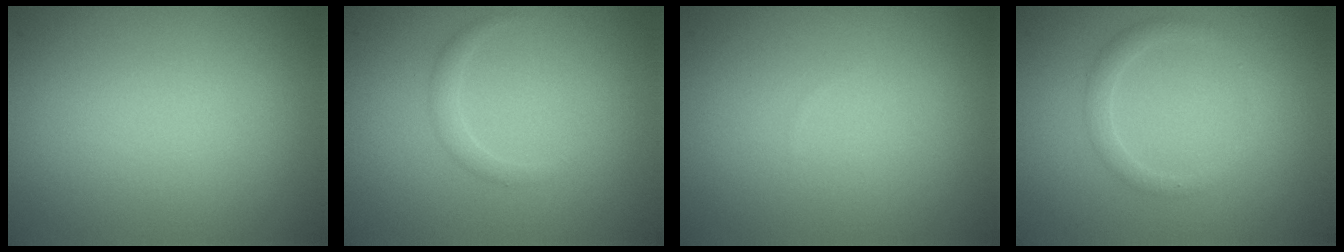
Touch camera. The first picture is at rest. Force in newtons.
{"total": 1.1, "press": 1.1, "slide": 0.1}
{"total": 0.0}
{"total": 1.5, "press": 1.4, "slide": 0.0}